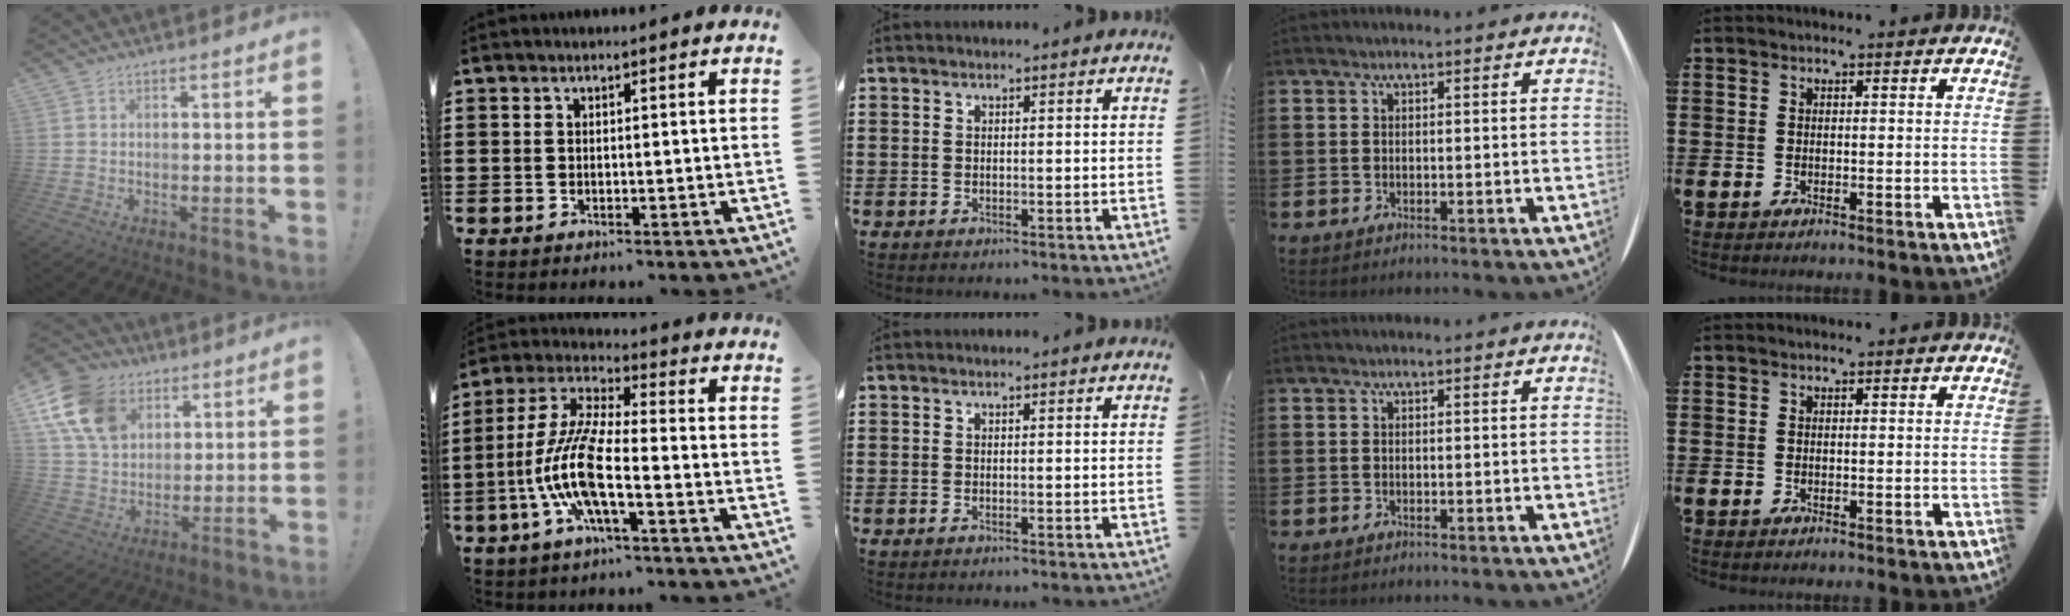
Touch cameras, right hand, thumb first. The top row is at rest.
{"thumb": {"total": 16.6, "force": [7.4, 12.2, 8.5], "torque": [-0.142, -0.028, 0.145]}, "index": {"total": 10.6, "force": [-4.1, 2.3, 9.5], "torque": [-0.229, -0.015, -0.087]}}